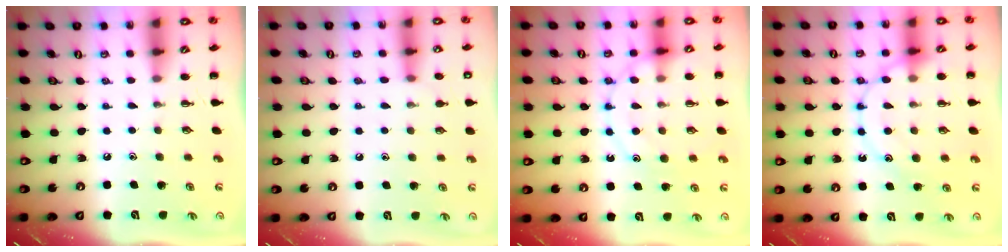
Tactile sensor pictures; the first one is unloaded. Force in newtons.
{"total": 6.7, "press": 6.4, "slide": 2.3}
{"total": 14.2, "press": 14.1, "slide": 1.3}
{"total": 14.5, "press": 14.4, "slide": 1.3}